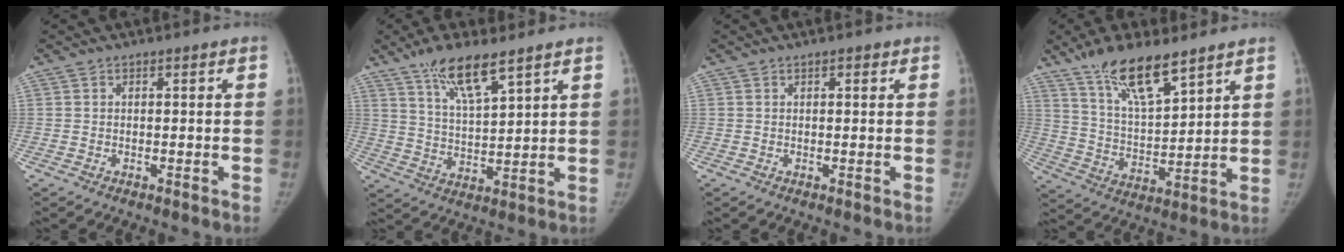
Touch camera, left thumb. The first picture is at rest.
{"total": 10.6, "force": [7.2, 2.6, 7.4], "torque": [-0.127, -0.035, 0.139]}
{"total": 1.4, "force": [0.8, 0.7, 0.9], "torque": [-0.007, -0.001, 0.008]}
{"total": 14.5, "force": [10.1, 4.3, 9.4], "torque": [-0.152, -0.052, 0.195]}